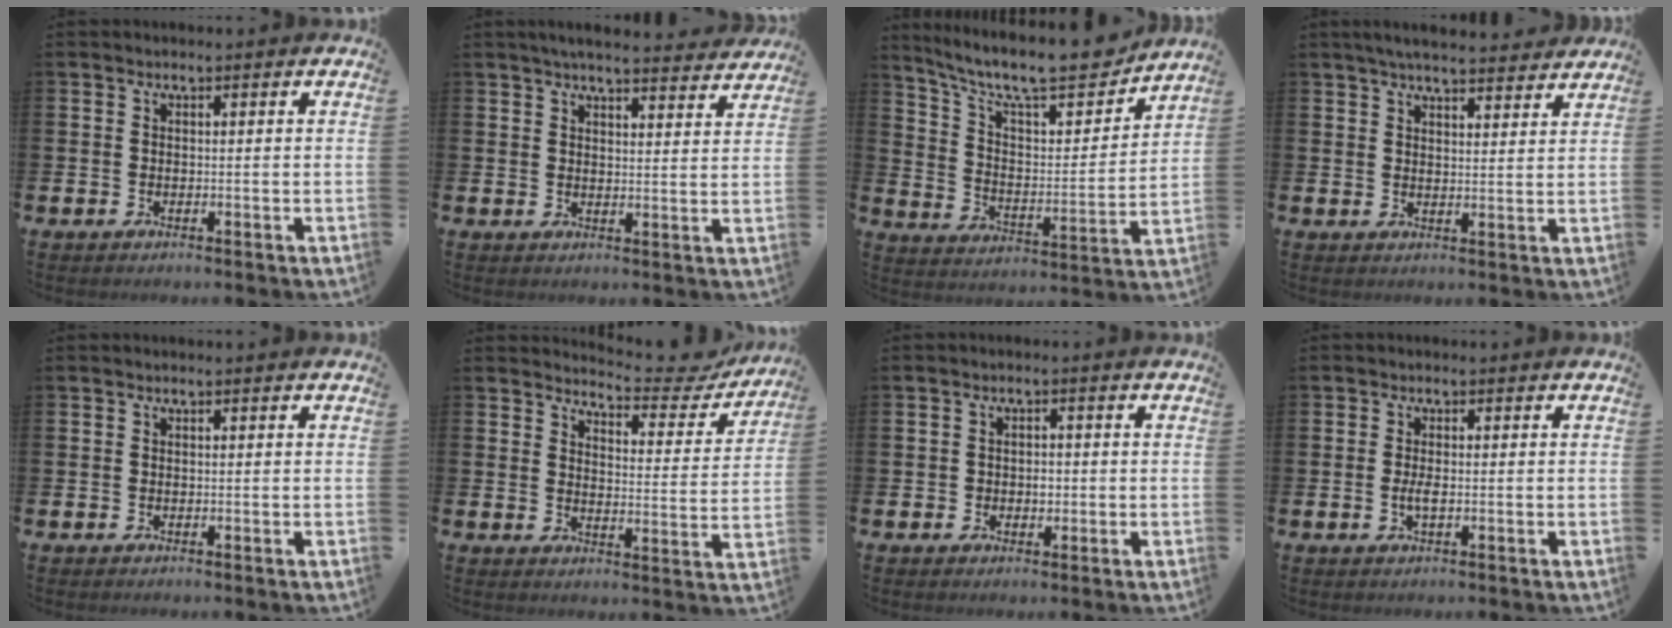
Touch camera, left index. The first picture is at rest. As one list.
[{"total": 4.7, "force": [4.6, 0.2, 1.2], "torque": [-0.018, -0.027, 0.079]}, {"total": 11.1, "force": [9.8, 2.5, 4.5], "torque": [-0.114, -0.075, 0.165]}, {"total": 4.8, "force": [4.7, 0.3, 1.2], "torque": [-0.018, -0.026, 0.081]}, {"total": 0.0}, {"total": 5.6, "force": [5.4, 0.9, 1.3], "torque": [-0.022, -0.045, 0.086]}, {"total": 1.6, "force": [-0.1, 1.3, 0.9], "torque": [0.003, -0.002, -0.008]}, {"total": 1.6, "force": [-0.2, 0.5, 1.5], "torque": [-0.030, 0.001, -0.004]}]